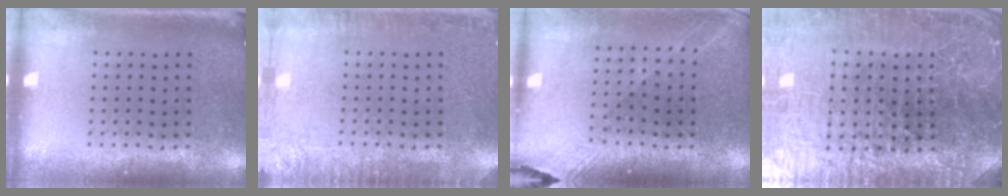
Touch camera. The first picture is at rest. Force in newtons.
{"total": 2.9, "press": 2.9, "slide": 0.4}
{"total": 1.3, "press": 1.2, "slide": 0.5}
{"total": 6.3, "press": 5.7, "slide": 2.7}